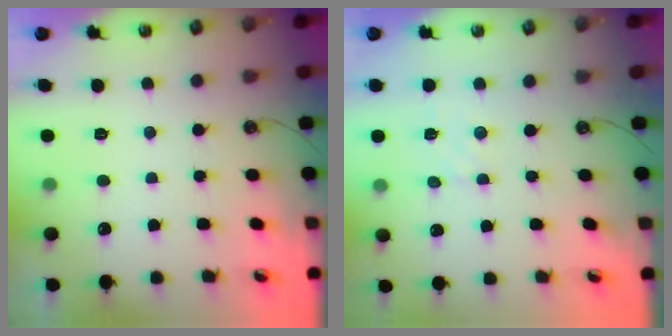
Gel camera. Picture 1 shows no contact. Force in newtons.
{"total": 2.6, "press": 2.6, "slide": 0.4}